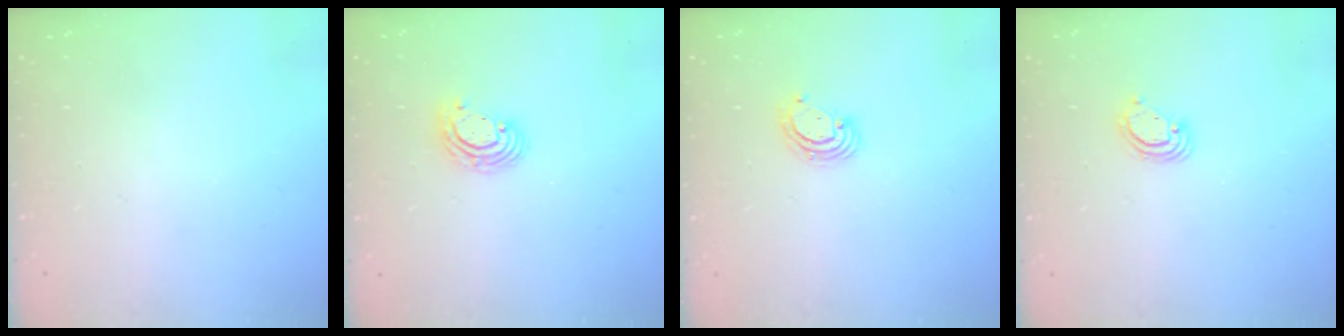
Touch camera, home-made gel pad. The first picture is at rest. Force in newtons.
{"total": 6.0, "press": 6.0, "slide": 0.8}
{"total": 3.7, "press": 3.7, "slide": 0.3}
{"total": 3.8, "press": 3.8, "slide": 0.1}